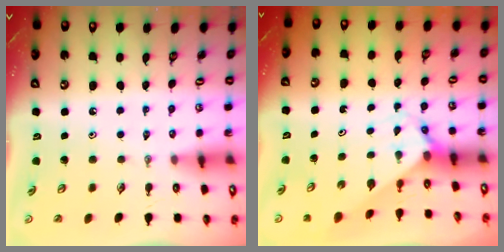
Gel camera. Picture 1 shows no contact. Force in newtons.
{"total": 2.3, "press": 2.3, "slide": 0.2}